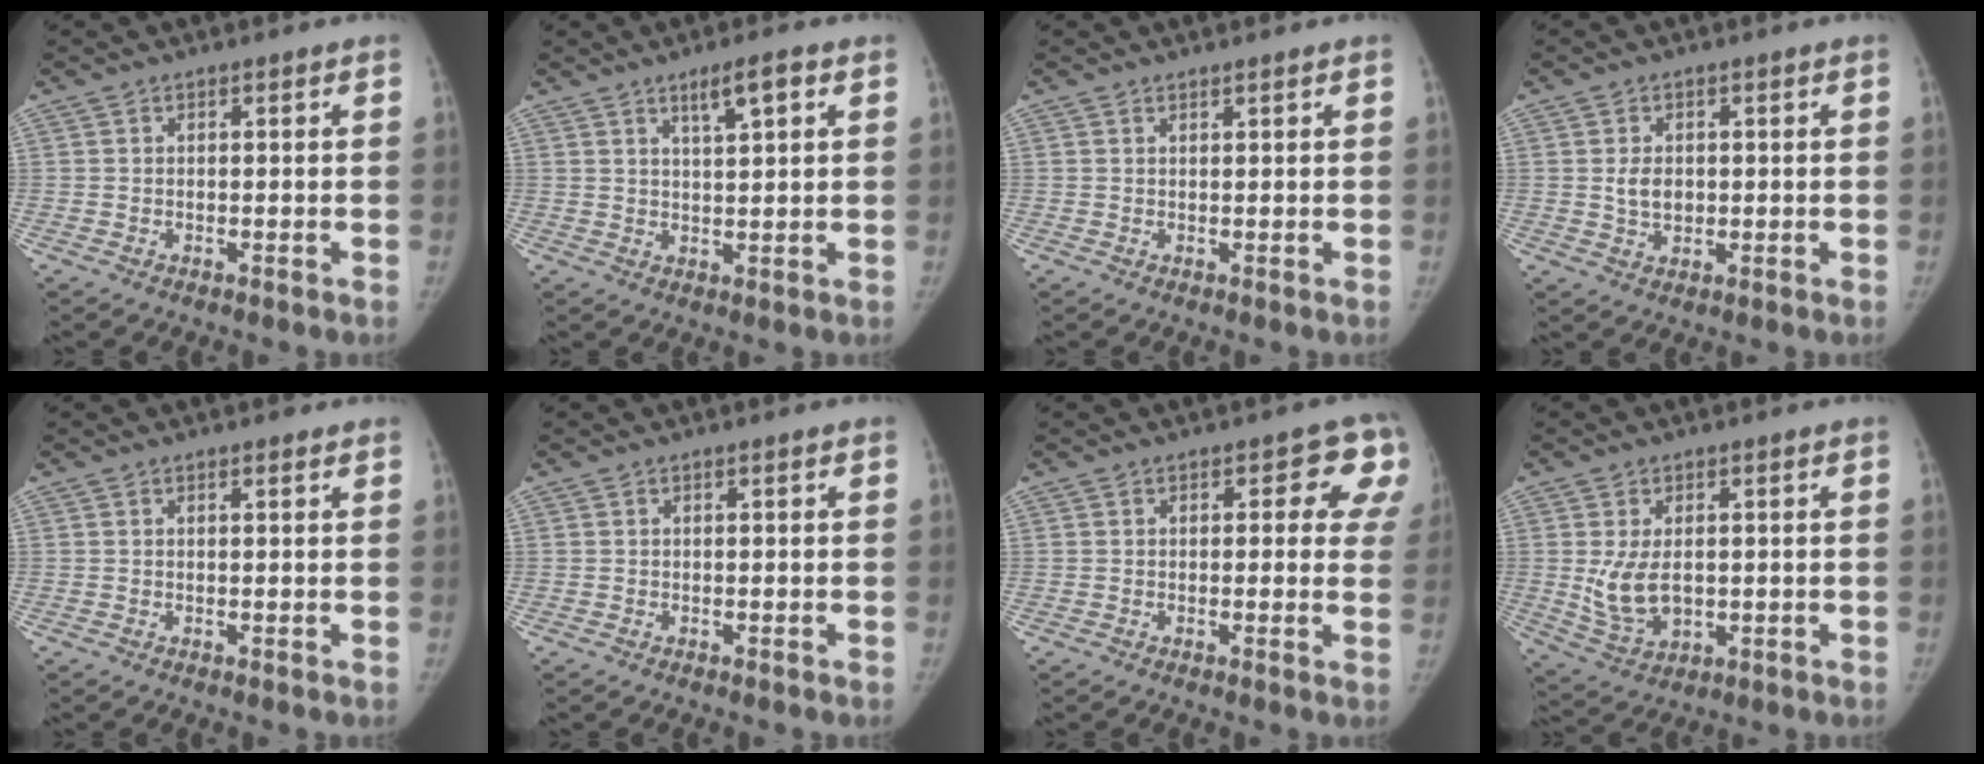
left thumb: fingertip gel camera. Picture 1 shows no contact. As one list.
[{"total": 4.9, "force": [2.7, 0.9, 4.0], "torque": [-0.061, -0.011, 0.046]}, {"total": 0.6, "force": [0.6, 0.0, 0.1], "torque": [-0.004, -0.005, 0.010]}, {"total": 3.9, "force": [0.3, 2.9, 2.6], "torque": [-0.030, -0.002, 0.009]}, {"total": 0.8, "force": [0.6, 0.3, 0.5], "torque": [-0.008, -0.003, 0.008]}, {"total": 0.0}, {"total": 7.2, "force": [2.6, 3.9, 5.4], "torque": [-0.008, -0.002, 0.016]}, {"total": 8.1, "force": [0.2, 5.2, 6.2], "torque": [-0.105, -0.010, 0.018]}]